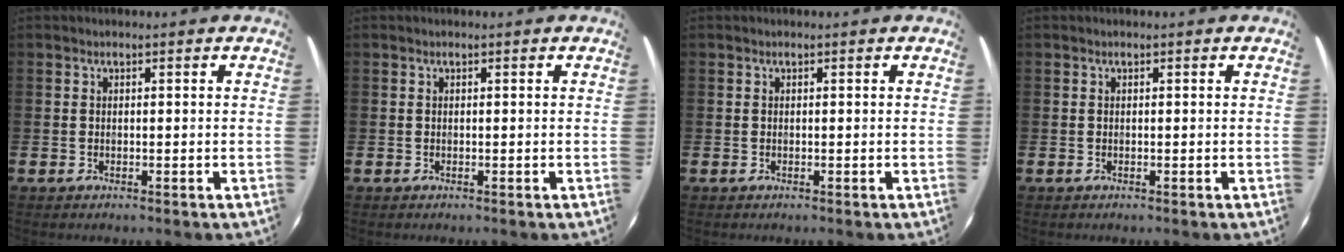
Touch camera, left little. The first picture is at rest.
{"total": 0.0}
{"total": 0.0}
{"total": 0.0}